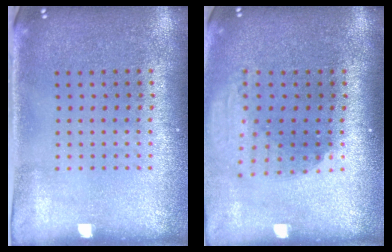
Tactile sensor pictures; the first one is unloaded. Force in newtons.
{"total": 1.9, "press": 1.5, "slide": 1.2}